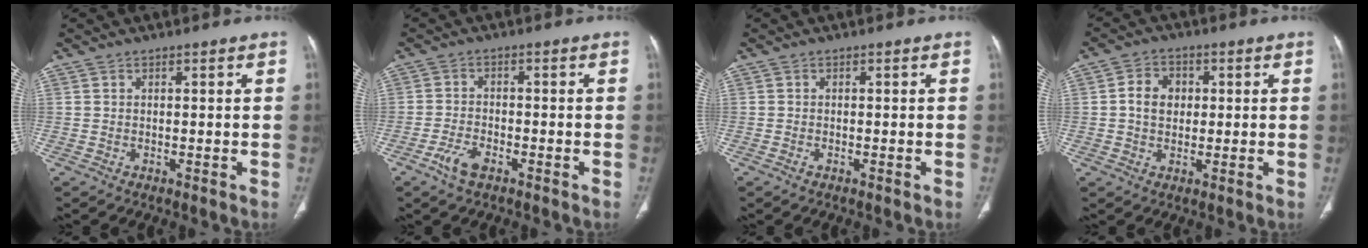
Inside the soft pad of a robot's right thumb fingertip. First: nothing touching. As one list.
[{"total": 4.3, "force": [-2.6, 1.9, 2.8], "torque": [-0.060, 0.013, -0.050]}, {"total": 0.6, "force": [-0.4, 0.3, 0.3], "torque": [-0.010, 0.003, -0.007]}, {"total": 5.8, "force": [0.6, 4.6, 3.5], "torque": [-0.040, 0.007, 0.005]}]